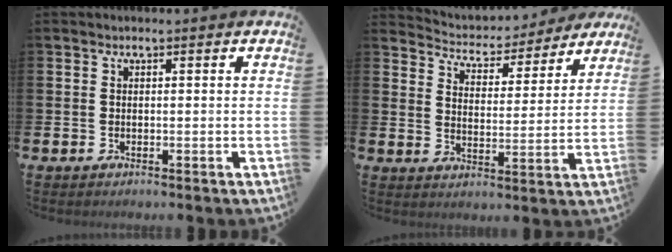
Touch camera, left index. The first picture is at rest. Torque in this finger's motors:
{"motor_torque": [1.03, -1.10, 0.33, 0.01]}